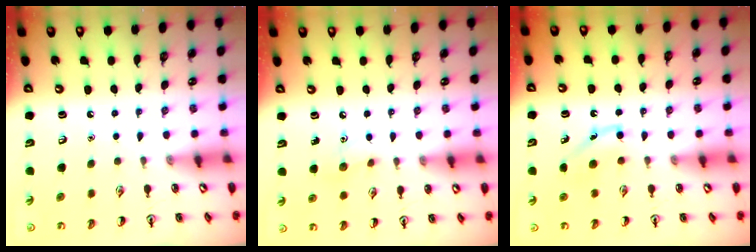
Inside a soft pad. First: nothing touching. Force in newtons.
{"total": 6.1, "press": 5.8, "slide": 1.6}
{"total": 5.1, "press": 4.8, "slide": 1.6}